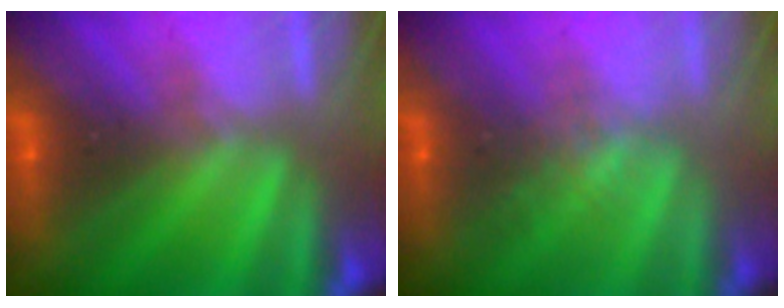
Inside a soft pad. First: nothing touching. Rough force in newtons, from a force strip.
{"total": 1.9}